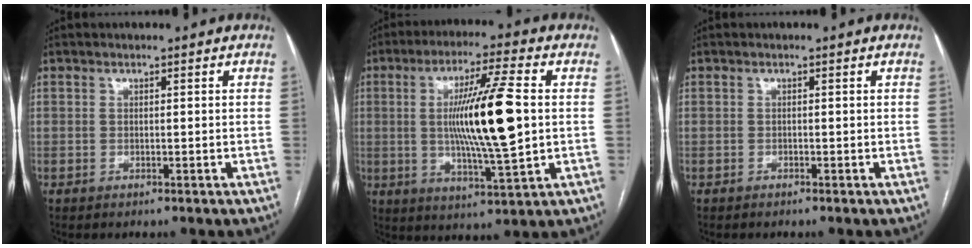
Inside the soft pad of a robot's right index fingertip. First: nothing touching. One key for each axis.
{"total": 14.9, "fx": 0.9, "fy": 0.7, "fz": 14.8, "tx": -0.266, "ty": -0.004, "tz": 0.014}
{"total": 0.0}